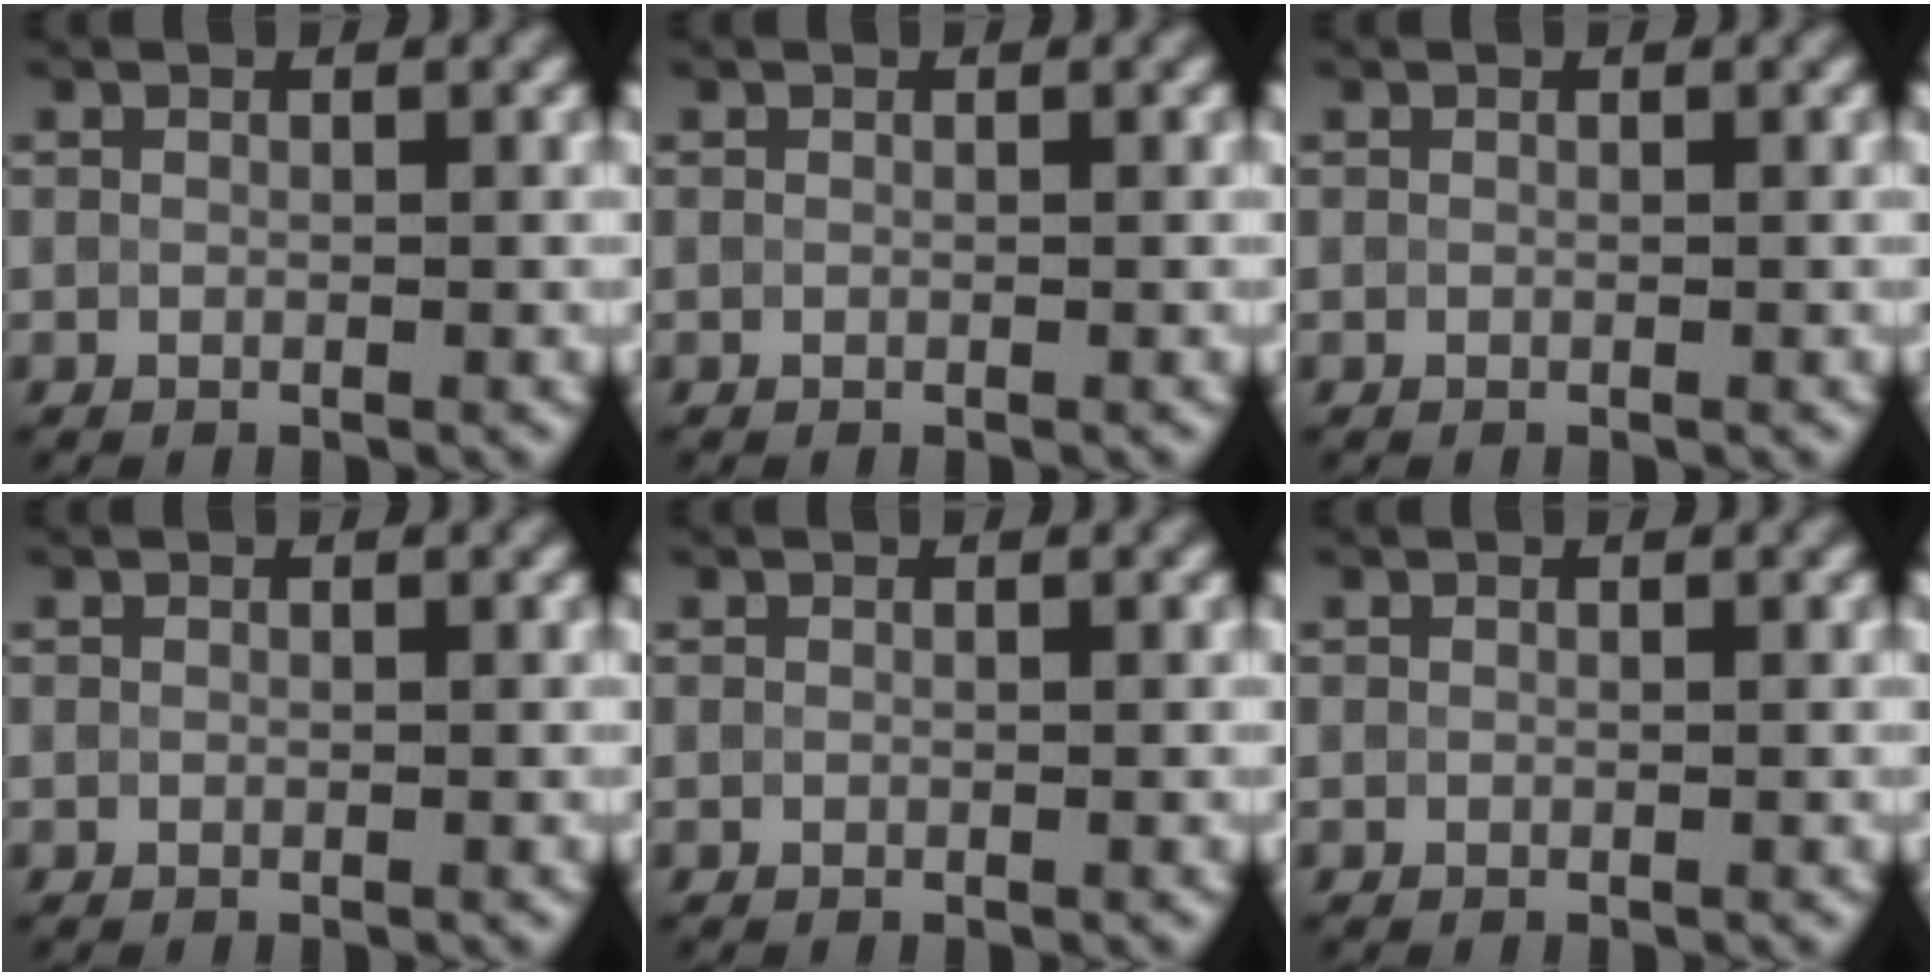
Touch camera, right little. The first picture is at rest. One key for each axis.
{"total": 0.0}
{"total": 0.0}
{"total": 0.0}
{"total": 0.0}
{"total": 0.0}